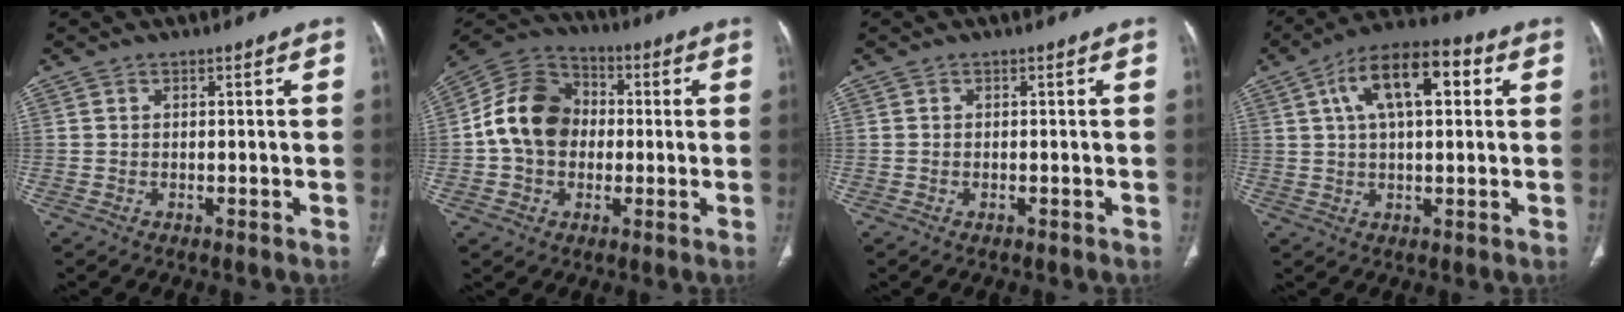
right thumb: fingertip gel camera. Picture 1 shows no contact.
{"total": 13.9, "force": [-0.1, 11.1, 8.4], "torque": [-0.131, 0.031, -0.013]}
{"total": 0.6, "force": [-0.3, 0.4, 0.4], "torque": [-0.010, 0.004, -0.002]}
{"total": 13.6, "force": [4.1, 6.1, 11.4], "torque": [-0.185, 0.022, 0.061]}